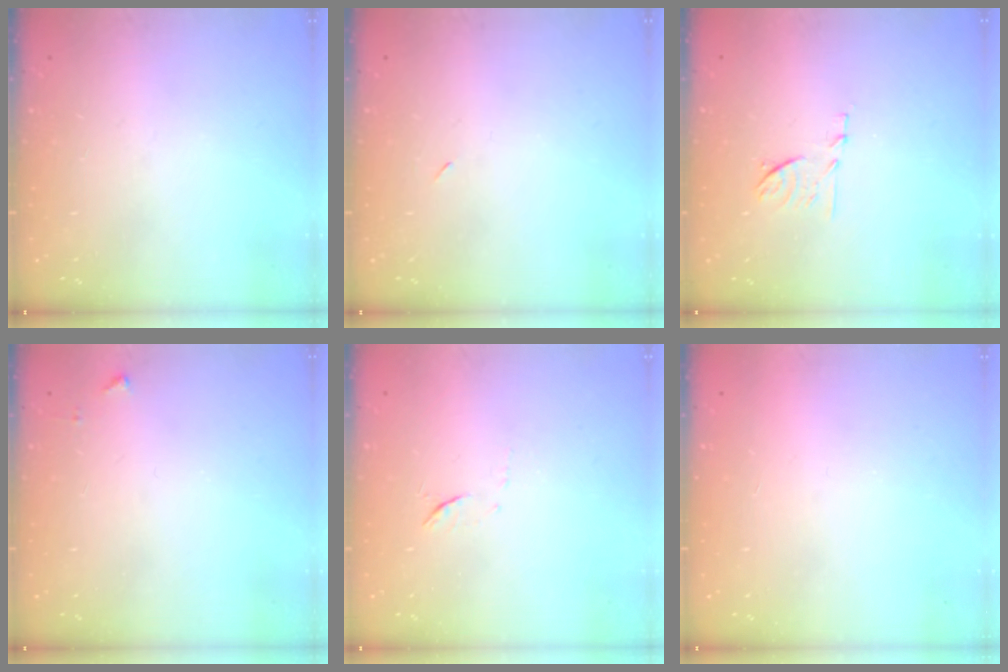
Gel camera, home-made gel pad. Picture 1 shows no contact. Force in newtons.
{"total": 2.3, "press": 2.0, "slide": 1.2}
{"total": 6.9, "press": 6.8, "slide": 1.0}
{"total": 3.8, "press": 3.8, "slide": 0.5}
{"total": 5.0, "press": 4.8, "slide": 1.4}
{"total": 1.5, "press": 1.5, "slide": 0.1}